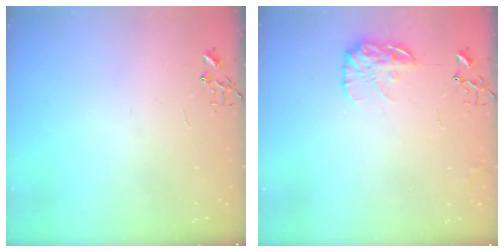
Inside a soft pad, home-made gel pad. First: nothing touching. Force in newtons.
{"total": 13.2, "press": 13.2, "slide": 0.6}